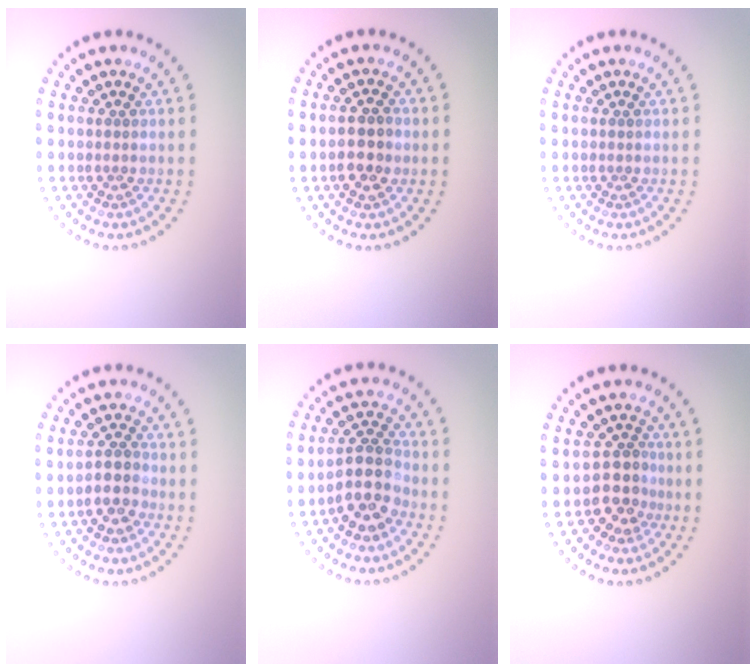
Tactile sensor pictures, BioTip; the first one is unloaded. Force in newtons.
{"total": 2.5, "press": 2.5, "slide": 0.2}
{"total": 0.0}
{"total": 2.4, "press": 2.1, "slide": 1.1}
{"total": 4.4, "press": 4.0, "slide": 1.8}
{"total": 2.8, "press": 2.3, "slide": 1.5}